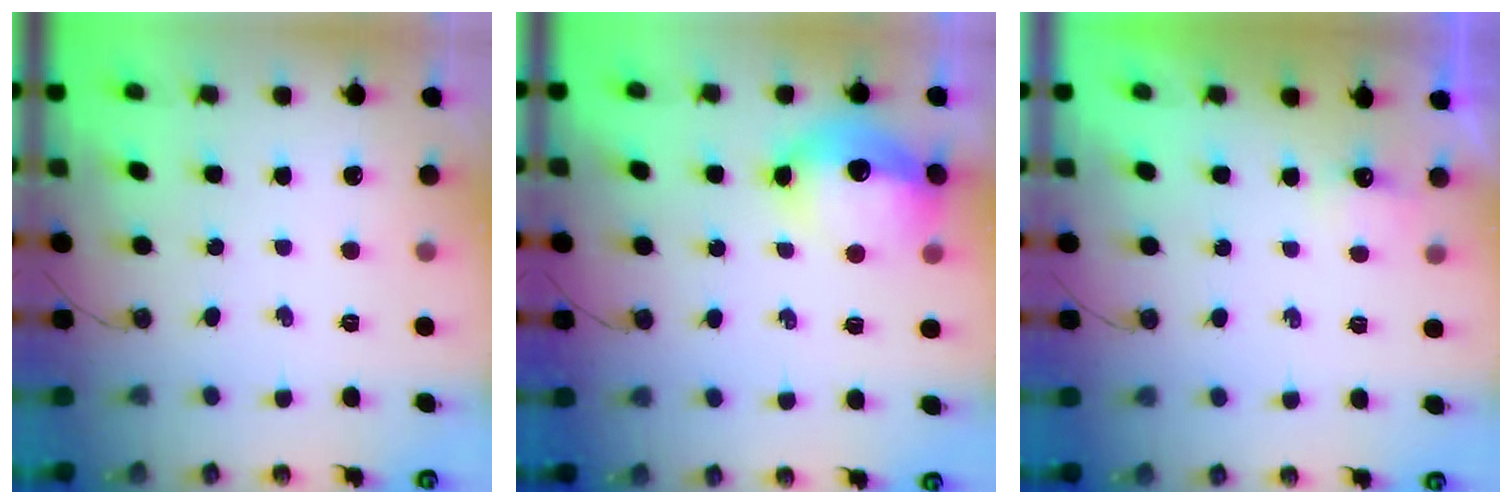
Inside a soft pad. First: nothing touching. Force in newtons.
{"total": 14.7, "press": 14.7, "slide": 1.5}
{"total": 3.2, "press": 3.2, "slide": 0.5}